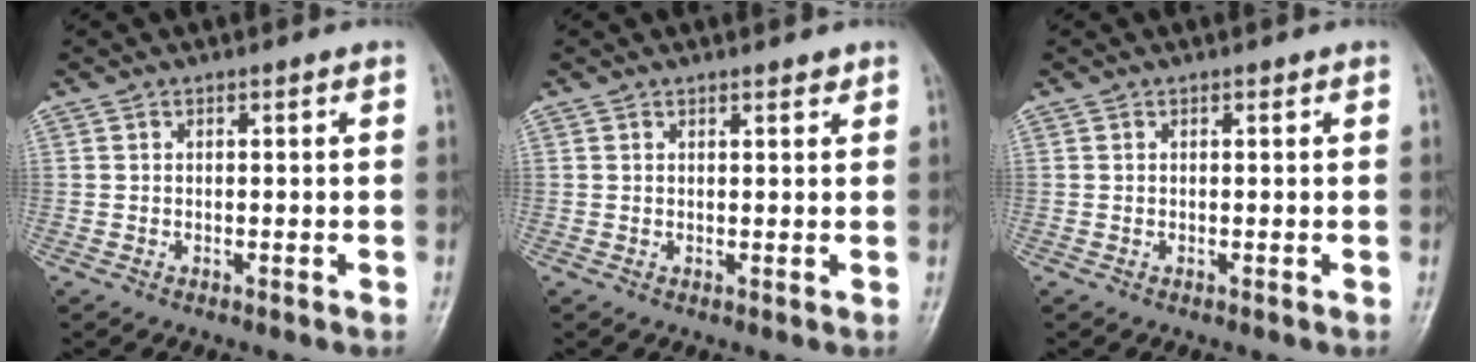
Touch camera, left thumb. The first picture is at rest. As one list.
[{"total": 1.3, "force": [1.0, 0.5, 0.6], "torque": [-0.006, -0.006, 0.013]}, {"total": 0.0}]